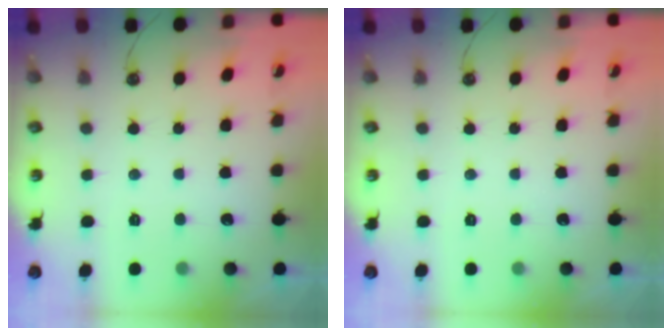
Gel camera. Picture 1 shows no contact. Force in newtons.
{"total": 0.0}